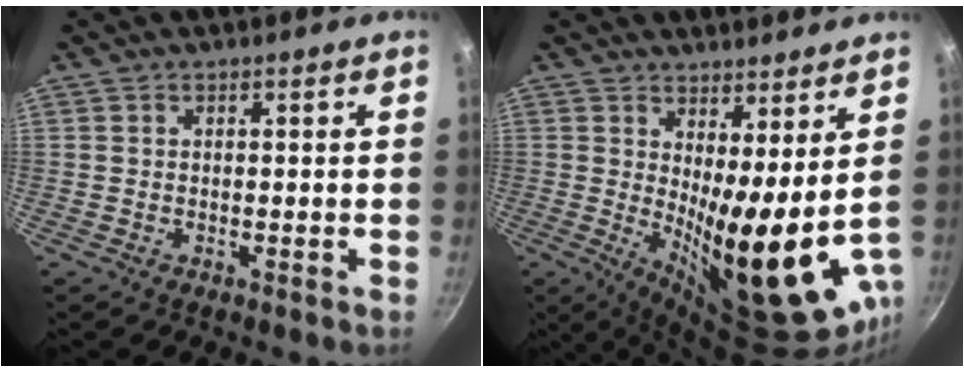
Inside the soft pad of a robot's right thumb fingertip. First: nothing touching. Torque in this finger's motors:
{"motor_torque": [1.86, 3.15, 2.03, -0.13, 0.36]}